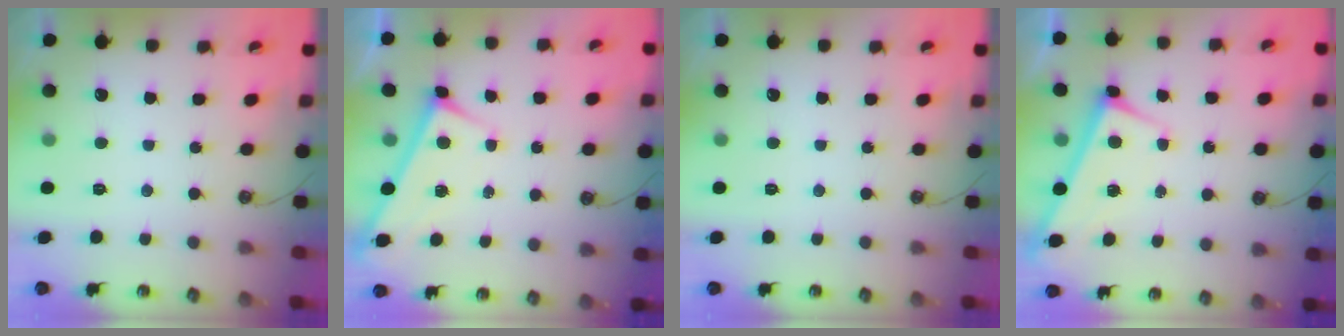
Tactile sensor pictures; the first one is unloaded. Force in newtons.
{"total": 3.0, "press": 3.0, "slide": 0.3}
{"total": 0.0}
{"total": 2.9, "press": 2.9, "slide": 0.2}